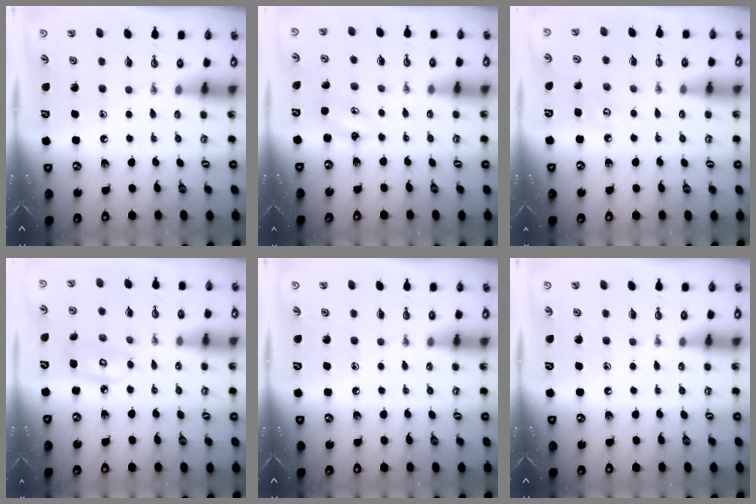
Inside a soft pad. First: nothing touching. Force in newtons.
{"total": 4.5, "press": 4.5, "slide": 0.2}
{"total": 4.9, "press": 4.8, "slide": 0.5}
{"total": 5.4, "press": 5.4, "slide": 0.3}
{"total": 0.0}
{"total": 0.0}